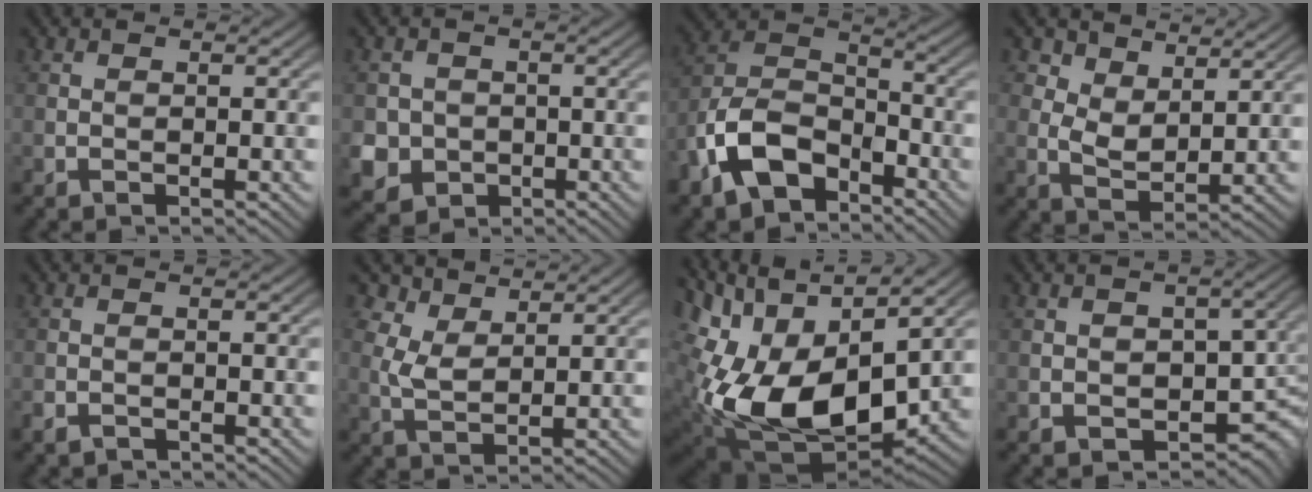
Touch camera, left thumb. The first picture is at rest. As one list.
[{"total": 4.4, "force": [-1.1, 4.1, 1.1], "torque": [-0.031, -0.013, -0.032]}, {"total": 11.4, "force": [-6.7, 6.3, 6.8], "torque": [-0.150, -0.008, -0.146]}, {"total": 5.8, "force": [4.1, 3.0, 2.8], "torque": [-0.063, -0.006, 0.075]}, {"total": 1.6, "force": [-1.4, 0.4, 0.6], "torque": [-0.015, -0.005, -0.031]}, {"total": 4.2, "force": [2.9, 2.1, 2.2], "torque": [-0.059, 0.000, 0.062]}, {"total": 16.9, "force": [0.6, 9.5, 14.0], "torque": [-0.294, -0.024, 0.019]}, {"total": 6.7, "force": [-1.4, 4.7, 4.6], "torque": [-0.062, -0.020, -0.017]}]